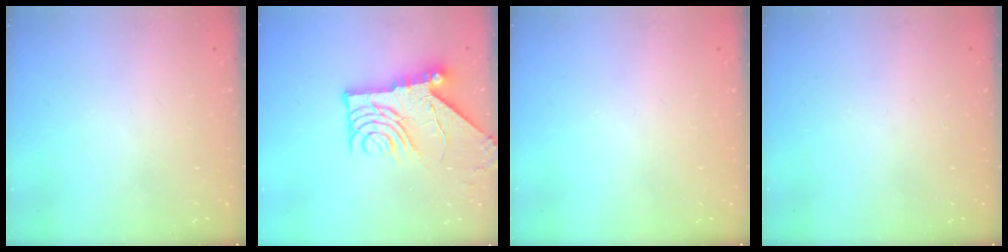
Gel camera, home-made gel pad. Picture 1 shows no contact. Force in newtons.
{"total": 12.6, "press": 12.6, "slide": 1.5}
{"total": 0.0}
{"total": 0.0}